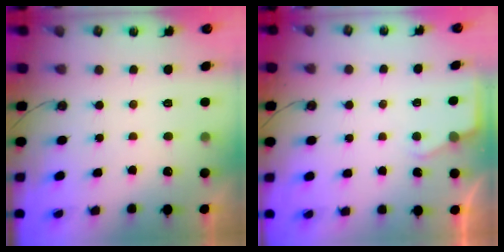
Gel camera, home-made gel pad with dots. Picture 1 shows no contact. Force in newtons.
{"total": 2.4, "press": 2.4, "slide": 0.3}